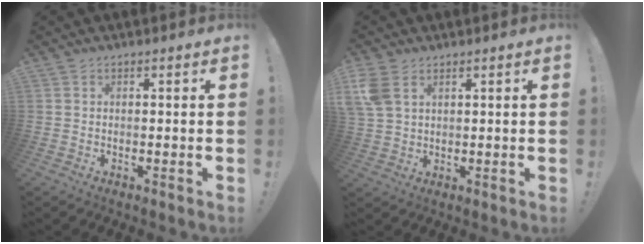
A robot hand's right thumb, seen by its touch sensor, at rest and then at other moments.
{"total": 6.5, "force": [3.0, 4.1, 4.1], "torque": [-0.082, -0.010, 0.058]}